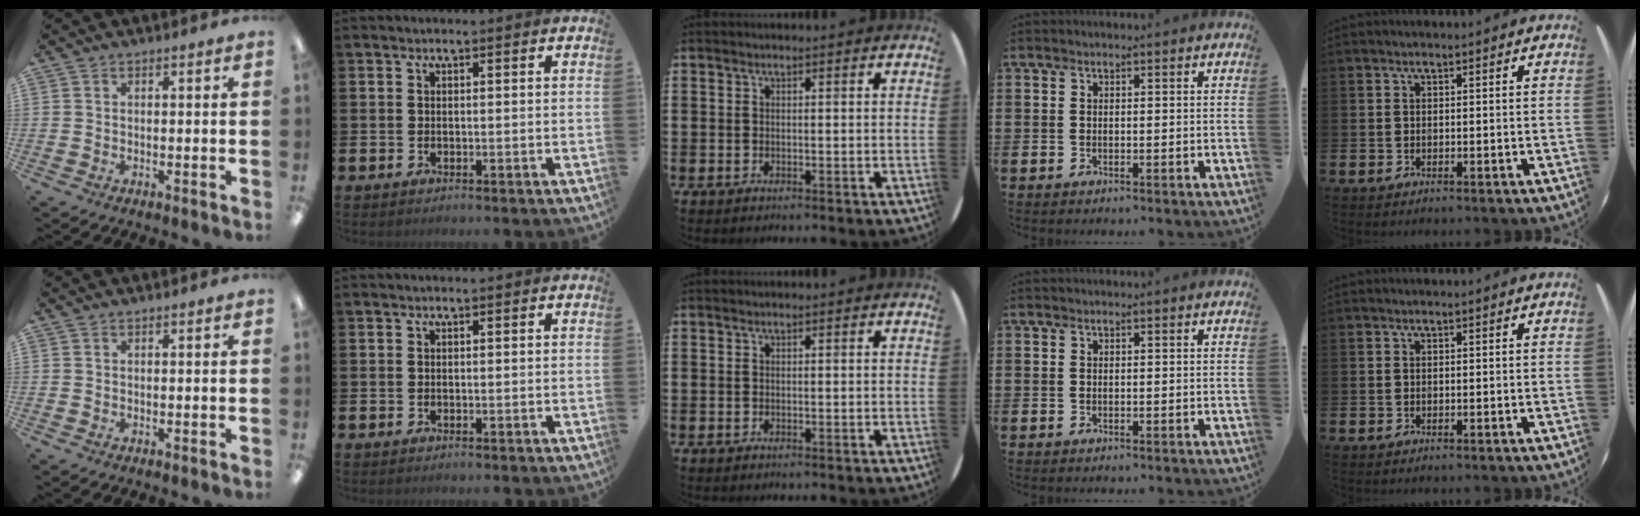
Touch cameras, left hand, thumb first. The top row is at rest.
{}